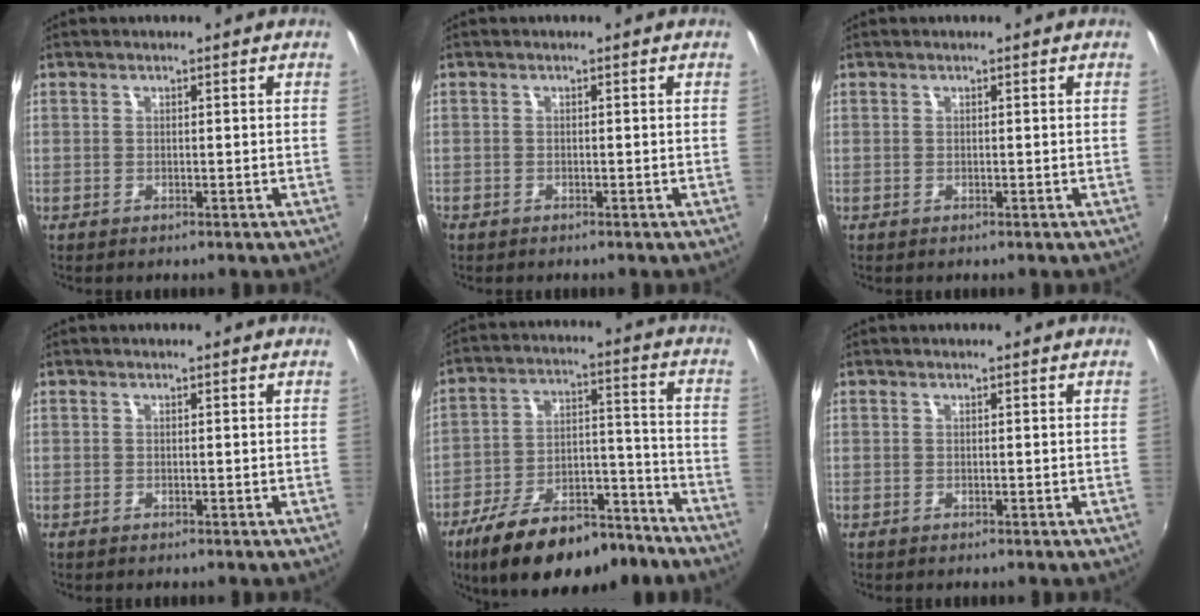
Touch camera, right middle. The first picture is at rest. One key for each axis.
{"total": 1.0, "fx": -0.8, "fy": 0.6, "fz": 0.1, "tx": -0.005, "ty": -0.003, "tz": -0.016}
{"total": 0.0}
{"total": 0.0}
{"total": 19.9, "fx": -14.1, "fy": 8.0, "fz": 11.6, "tx": -0.206, "ty": -0.001, "tz": -0.210}
{"total": 0.0}